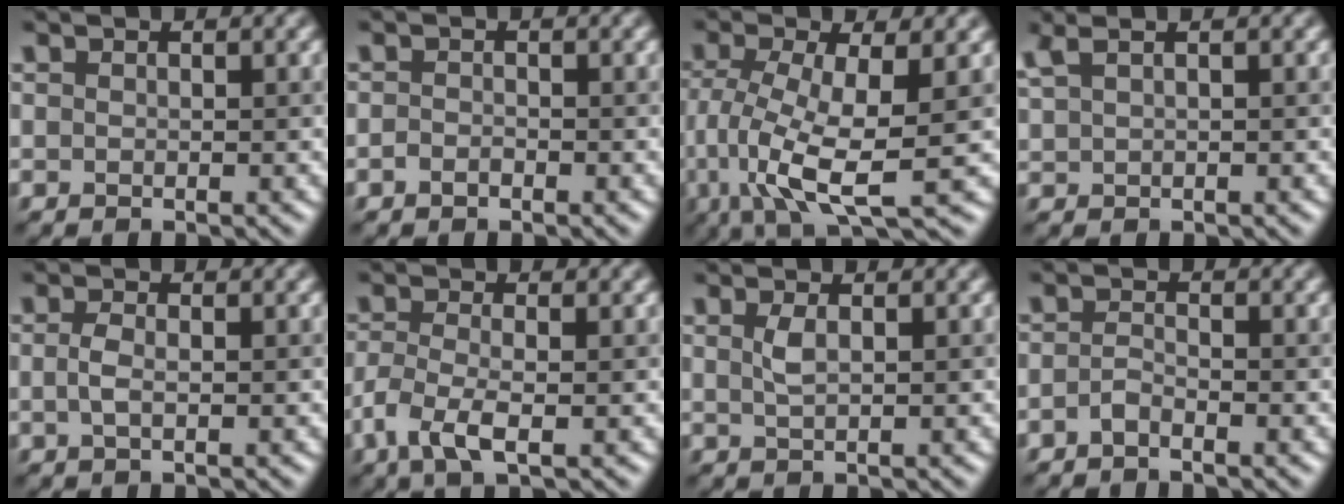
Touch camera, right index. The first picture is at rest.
{"total": 0.6, "force": [-0.3, 0.4, 0.3], "torque": [-0.002, 0.007, -0.007]}
{"total": 7.7, "force": [-0.9, 2.3, 7.2], "torque": [-0.147, 0.002, -0.019]}
{"total": 2.0, "force": [1.6, 0.6, 1.1], "torque": [-0.018, 0.014, 0.033]}
{"total": 1.2, "force": [0.2, 0.5, 1.0], "torque": [-0.022, 0.006, 0.000]}
{"total": 3.3, "force": [-1.2, 1.2, 2.8], "torque": [-0.066, 0.004, -0.030]}
{"total": 1.2, "force": [0.7, 0.3, 0.9], "torque": [-0.018, 0.009, 0.014]}
{"total": 0.8, "force": [-0.5, 0.3, 0.5], "torque": [-0.011, 0.008, -0.015]}